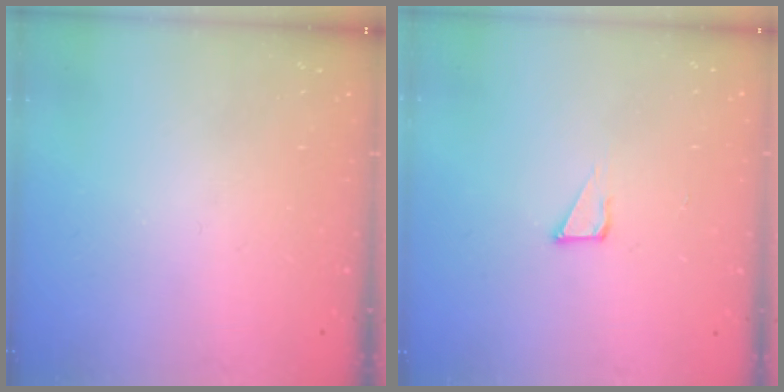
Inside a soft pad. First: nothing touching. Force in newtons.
{"total": 4.3, "press": 4.3, "slide": 0.3}